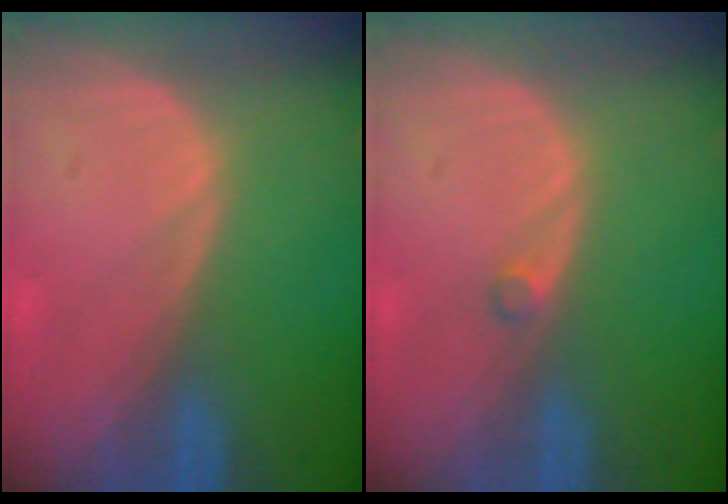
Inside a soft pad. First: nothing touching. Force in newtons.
{"total": 0.7, "press": 0.7, "slide": 0.1}